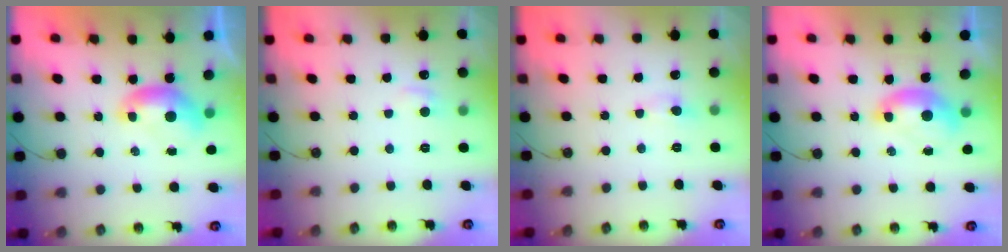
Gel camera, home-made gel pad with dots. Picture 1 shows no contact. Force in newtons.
{"total": 0.9, "press": 0.3, "slide": 0.8}
{"total": 1.0, "press": 0.8, "slide": 0.6}
{"total": 1.5, "press": 1.4, "slide": 0.6}